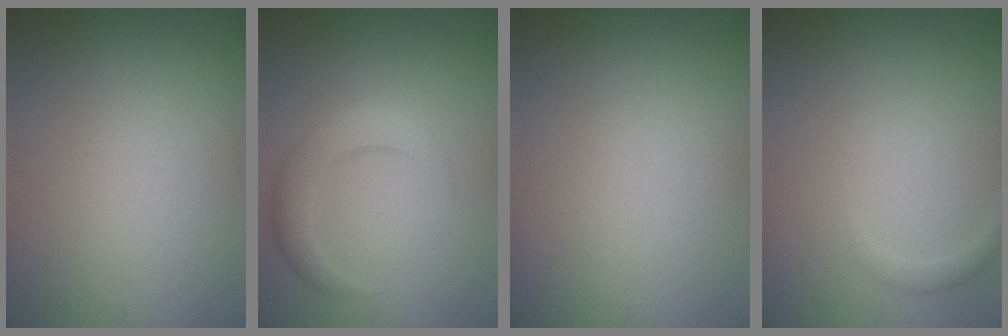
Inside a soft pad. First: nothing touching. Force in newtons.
{"total": 3.4, "press": 3.4, "slide": 0.0}
{"total": 0.0}
{"total": 1.0, "press": 1.0, "slide": 0.0}